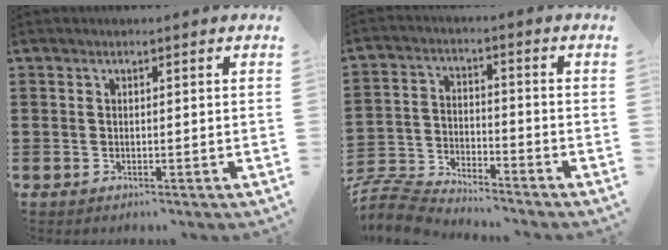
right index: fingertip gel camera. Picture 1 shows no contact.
{"total": 7.0, "force": [-6.9, 0.8, 0.9], "torque": [-0.034, 0.004, -0.143]}